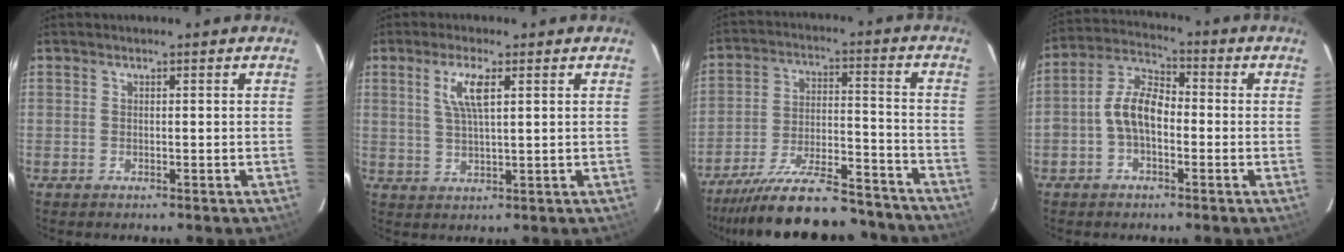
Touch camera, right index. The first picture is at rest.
{"total": 5.5, "force": [2.2, 1.0, 4.9], "torque": [-0.095, 0.000, 0.045]}
{"total": 24.7, "force": [-21.8, 6.0, 10.0], "torque": [-0.184, -0.012, -0.302]}
{"total": 7.7, "force": [-1.8, 4.4, 6.1], "torque": [-0.129, 0.024, -0.037]}